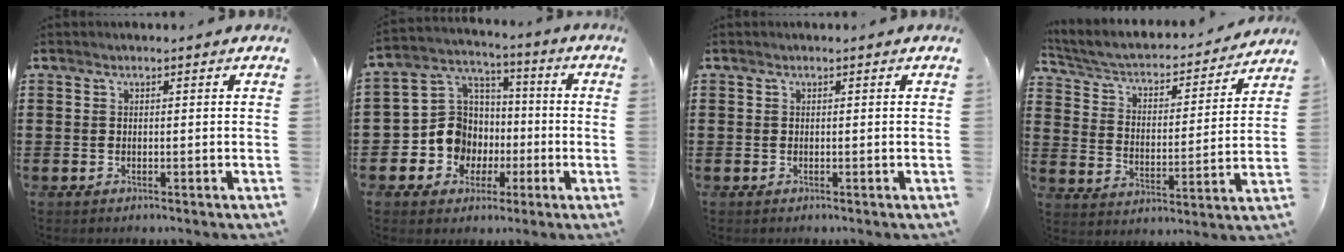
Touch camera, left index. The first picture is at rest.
{"total": 10.2, "force": [-2.1, 9.5, 3.0], "torque": [-0.111, 0.010, -0.035]}
{"total": 0.0}
{"total": 3.5, "force": [2.9, 1.2, 1.5], "torque": [-0.048, -0.028, 0.039]}